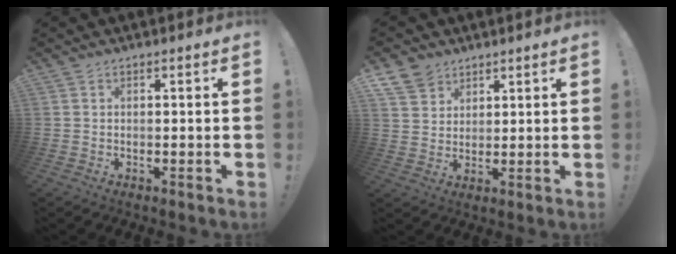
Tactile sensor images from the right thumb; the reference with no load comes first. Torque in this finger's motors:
{"motor_torque": [0.02, 0.08, 0.21, 0.16, 0.16]}